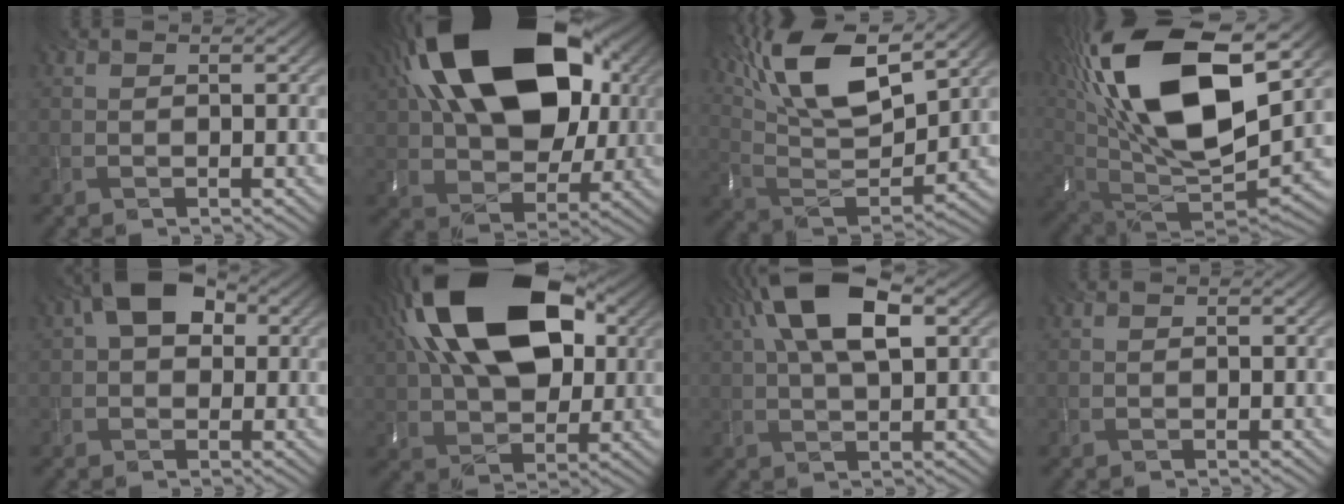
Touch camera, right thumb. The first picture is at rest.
{"total": 22.8, "force": [8.6, 13.7, 16.0], "torque": [-0.323, 0.052, 0.138]}
{"total": 16.0, "force": [9.8, 5.0, 11.6], "torque": [-0.243, 0.018, 0.159]}
{"total": 22.0, "force": [8.9, 10.0, 17.5], "torque": [-0.389, 0.035, 0.154]}
{"total": 6.2, "force": [1.6, 4.1, 4.3], "torque": [-0.078, 0.012, 0.017]}
{"total": 21.3, "force": [7.9, 12.1, 15.6], "torque": [-0.307, 0.067, 0.107]}
{"total": 11.3, "force": [4.4, 4.5, 9.5], "torque": [-0.188, 0.023, 0.068]}
{"total": 0.0}